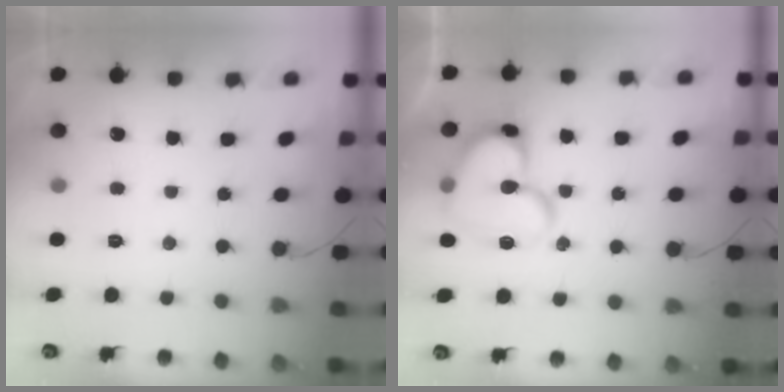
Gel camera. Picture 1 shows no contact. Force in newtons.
{"total": 17.8, "press": 17.7, "slide": 2.1}